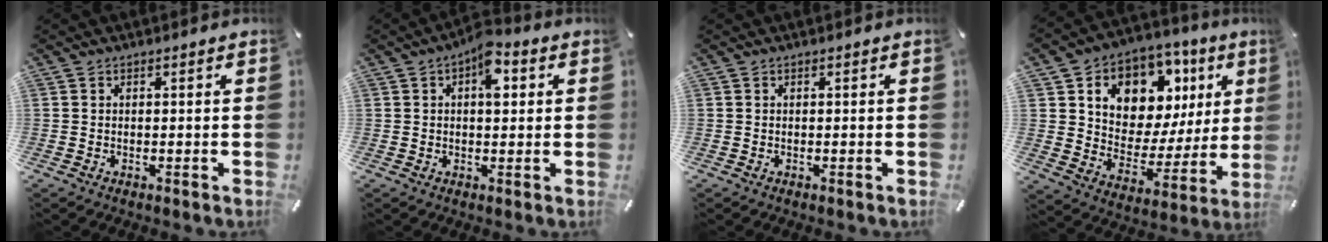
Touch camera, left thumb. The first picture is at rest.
{"total": 7.0, "force": [2.0, 3.8, 5.5], "torque": [-0.064, -0.005, 0.026]}
{"total": 0.0}
{"total": 11.0, "force": [5.9, 8.4, 4.0], "torque": [-0.059, -0.059, 0.105]}